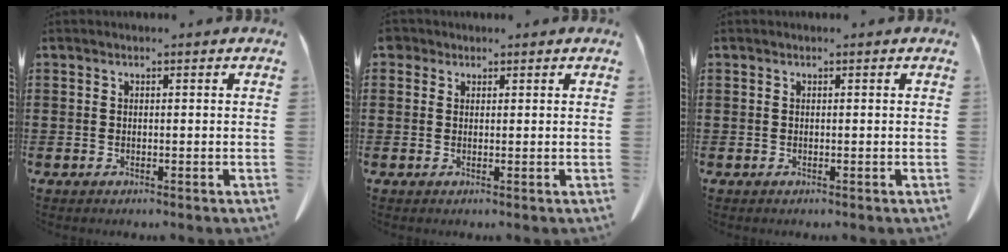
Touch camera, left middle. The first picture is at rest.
{"total": 1.2, "force": [0.8, 0.9, 0.3], "torque": [-0.011, 0.004, 0.016]}
{"total": 0.0}